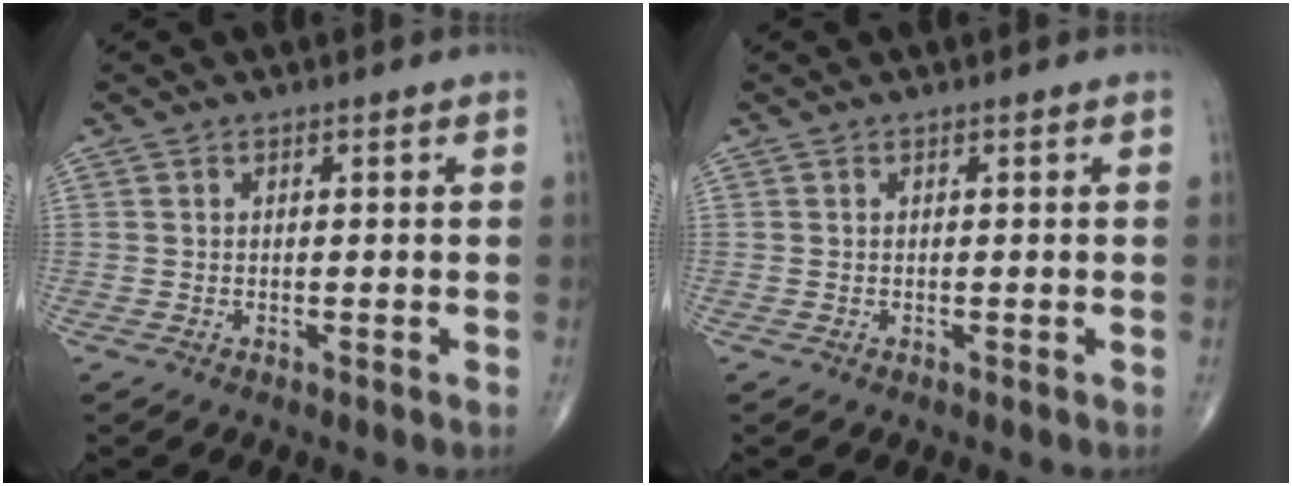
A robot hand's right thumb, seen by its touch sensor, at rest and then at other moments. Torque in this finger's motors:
{"motor_torque": [0.00, 0.00, -0.06, -0.07, 0.00]}